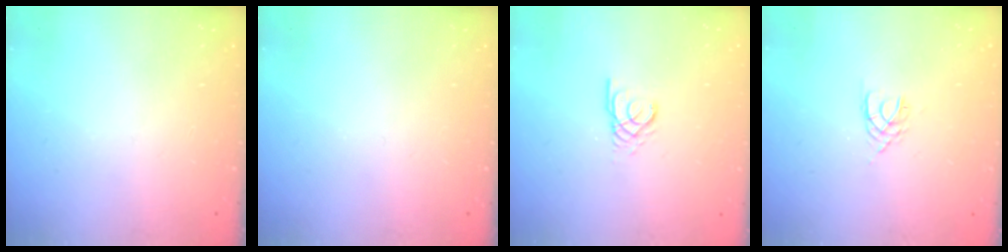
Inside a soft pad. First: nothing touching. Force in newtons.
{"total": 0.0}
{"total": 2.4, "press": 2.4, "slide": 0.4}
{"total": 2.0, "press": 1.9, "slide": 0.3}